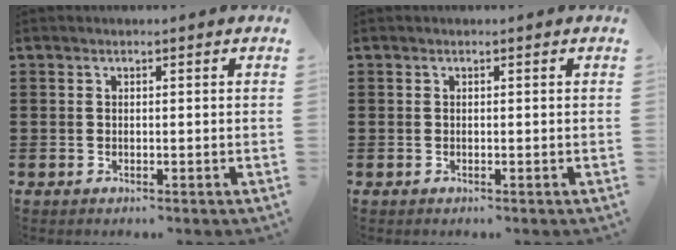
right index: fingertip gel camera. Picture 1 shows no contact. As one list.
[{"total": 0.0}]